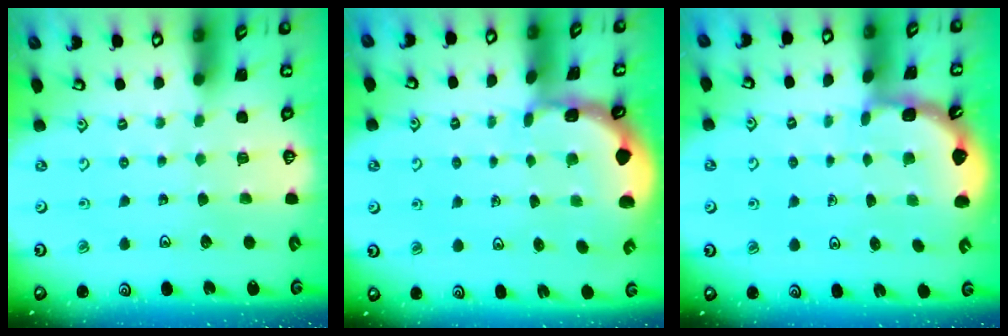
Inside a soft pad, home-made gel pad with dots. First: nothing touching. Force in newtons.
{"total": 1.0, "press": 1.0, "slide": 0.2}
{"total": 2.1, "press": 2.1, "slide": 0.2}